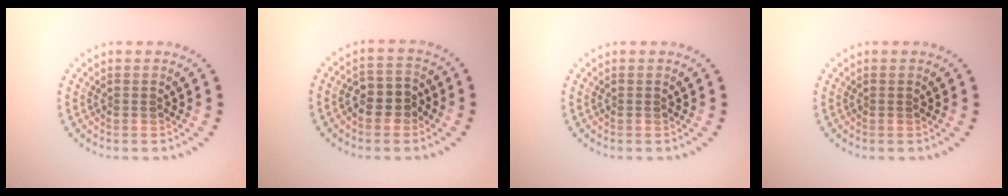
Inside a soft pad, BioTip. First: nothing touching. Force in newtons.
{"total": 2.9, "press": 2.7, "slide": 1.0}
{"total": 0.0}
{"total": 0.0}